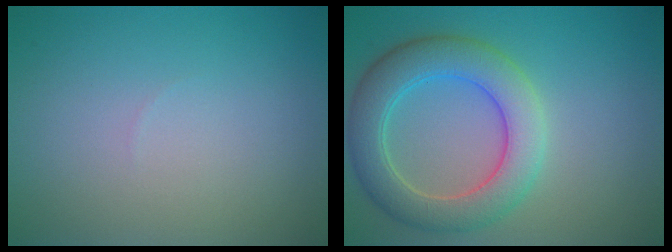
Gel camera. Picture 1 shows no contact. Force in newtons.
{"total": 6.3, "press": 6.3, "slide": 0.6}